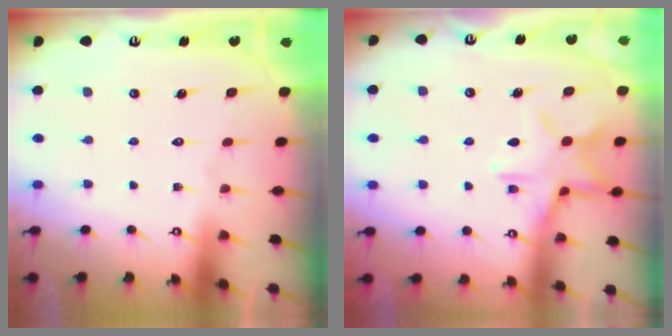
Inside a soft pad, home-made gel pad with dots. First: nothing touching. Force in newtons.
{"total": 11.8, "press": 11.8, "slide": 0.8}